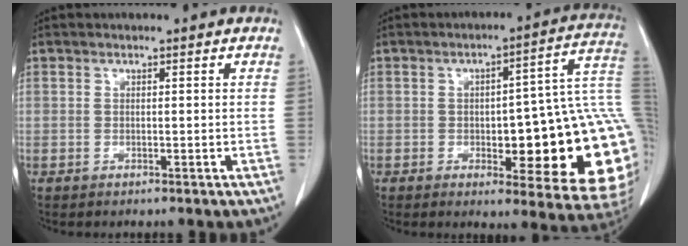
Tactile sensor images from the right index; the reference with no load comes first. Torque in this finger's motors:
{"motor_torque": [1.59, -0.55, 0.83, 0.11]}